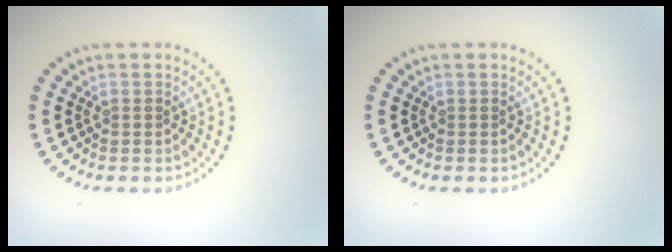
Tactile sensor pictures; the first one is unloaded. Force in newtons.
{"total": 0.0}